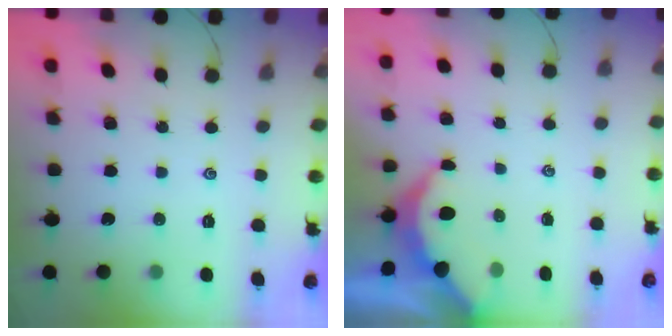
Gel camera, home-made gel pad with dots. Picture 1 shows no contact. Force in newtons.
{"total": 3.5, "press": 3.5, "slide": 0.5}